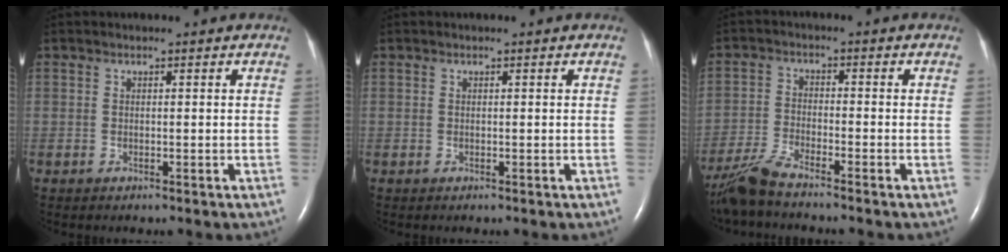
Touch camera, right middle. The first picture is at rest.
{"total": 0.0}
{"total": 6.1, "force": [-5.5, -0.2, 2.8], "torque": [-0.067, -0.026, -0.110]}